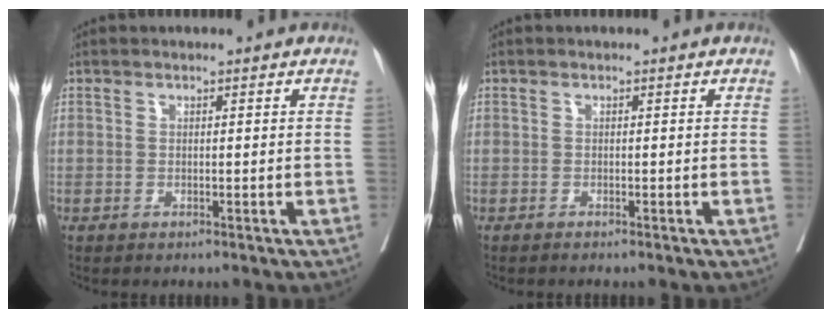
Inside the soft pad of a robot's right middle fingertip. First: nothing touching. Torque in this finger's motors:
{"motor_torque": [0.40, -0.52, 0.05, 0.01]}